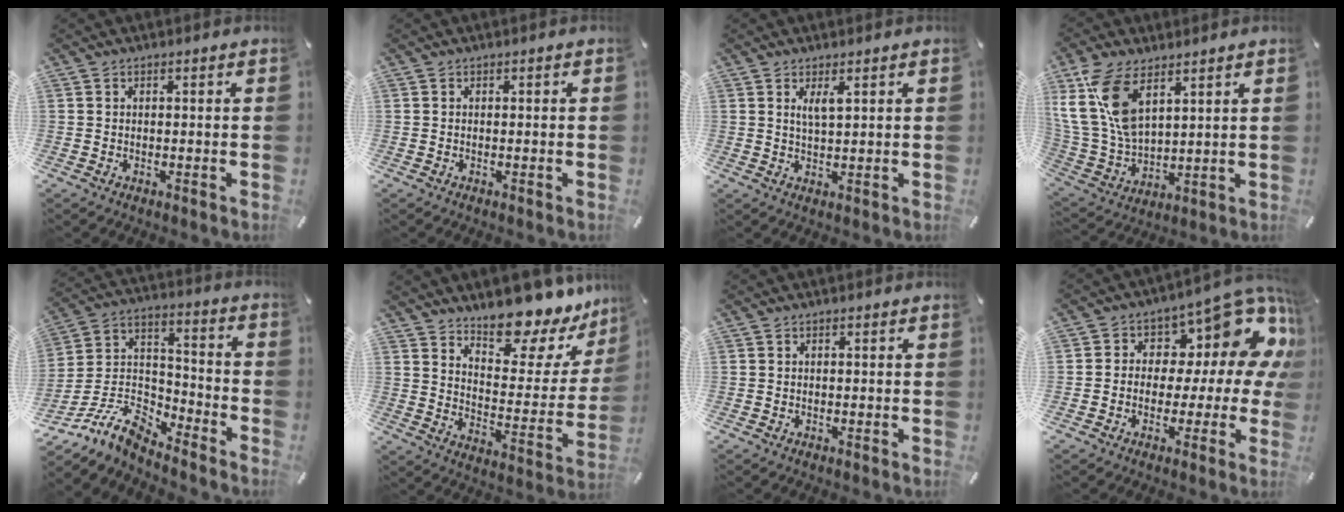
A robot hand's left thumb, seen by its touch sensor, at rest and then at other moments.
{"total": 0.0}
{"total": 2.8, "force": [1.7, 0.6, 2.2], "torque": [-0.040, -0.001, 0.027]}
{"total": 15.5, "force": [8.0, 8.5, 10.2], "torque": [-0.257, -0.034, 0.144]}
{"total": 12.0, "force": [-9.4, 4.8, 5.5], "torque": [-0.120, 0.029, -0.180]}
{"total": 15.7, "force": [14.1, 4.9, 5.0], "torque": [-0.064, -0.129, 0.236]}
{"total": 0.0}
{"total": 11.5, "force": [5.8, 6.7, 7.3], "torque": [-0.099, -0.058, 0.096]}